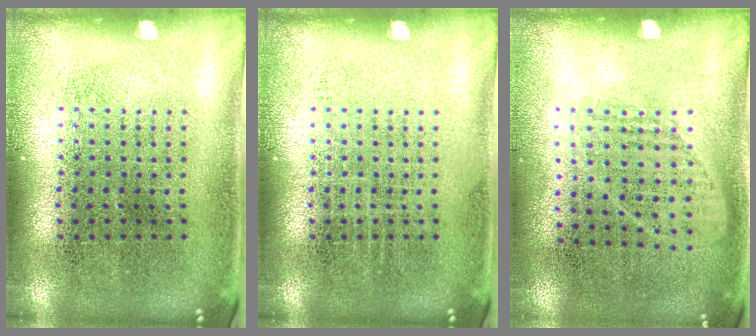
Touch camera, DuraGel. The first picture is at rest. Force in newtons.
{"total": 0.0}
{"total": 1.0, "press": 0.8, "slide": 0.6}